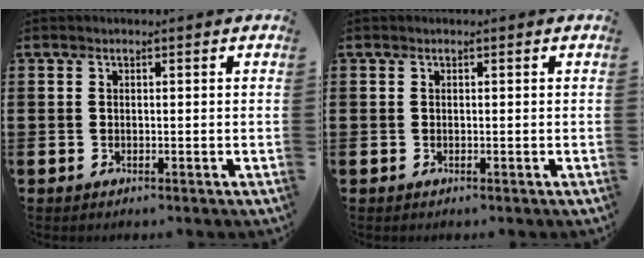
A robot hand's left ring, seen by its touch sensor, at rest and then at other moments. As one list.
[{"total": 0.0}]